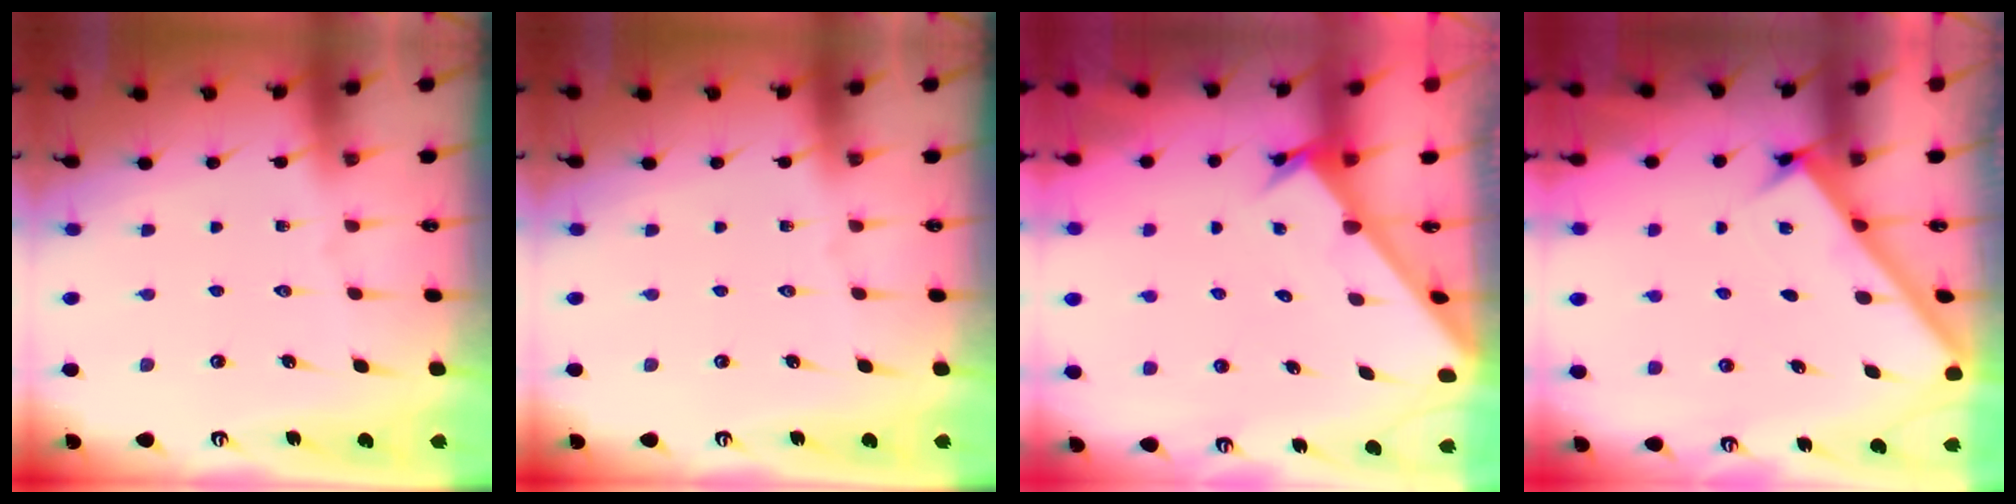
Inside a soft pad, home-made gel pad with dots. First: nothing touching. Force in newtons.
{"total": 0.0}
{"total": 2.4, "press": 2.4, "slide": 0.1}
{"total": 2.7, "press": 2.6, "slide": 0.3}